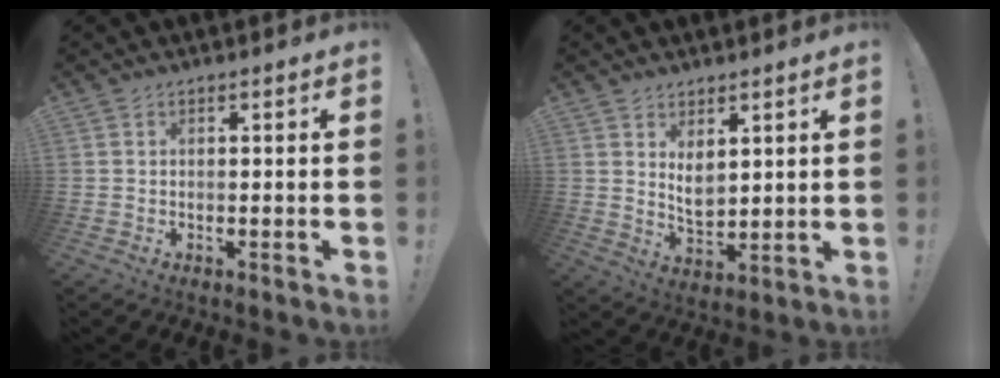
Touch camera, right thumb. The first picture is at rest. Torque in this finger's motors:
{"motor_torque": [-0.03, 0.20, -0.20, 0.31, 0.19]}